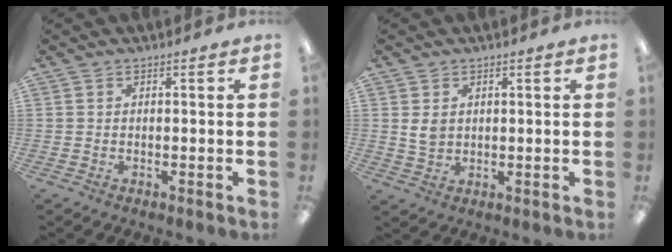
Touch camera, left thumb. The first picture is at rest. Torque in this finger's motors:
{"motor_torque": [0.59, 0.58, 0.53, -0.42, 0.06]}